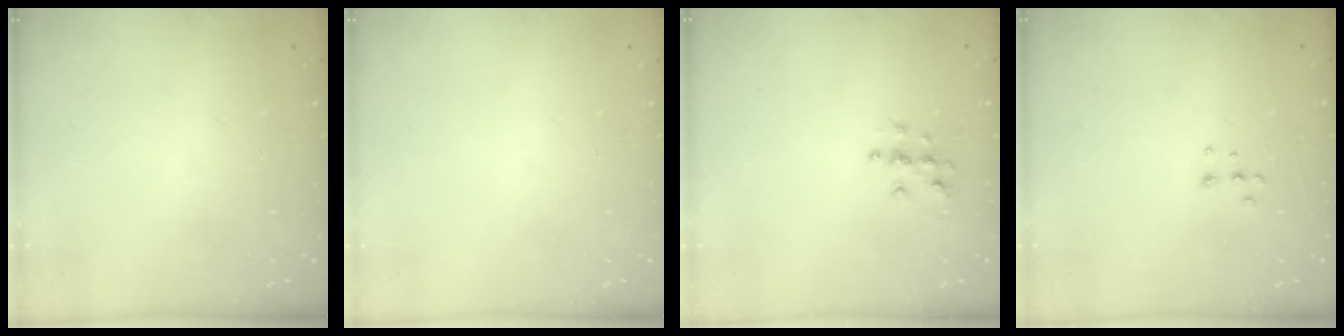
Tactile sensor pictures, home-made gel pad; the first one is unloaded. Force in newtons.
{"total": 0.0}
{"total": 5.6, "press": 5.6, "slide": 0.2}
{"total": 4.5, "press": 4.4, "slide": 0.7}